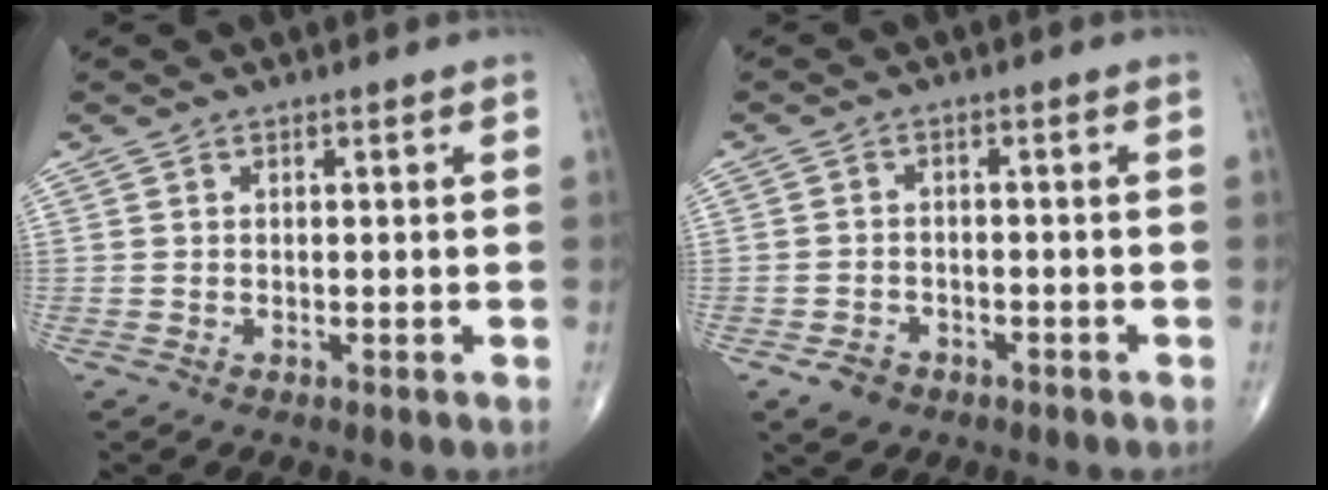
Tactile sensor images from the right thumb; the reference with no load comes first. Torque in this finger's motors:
{"motor_torque": [-0.33, 0.17, 0.19, 0.14, -0.02]}